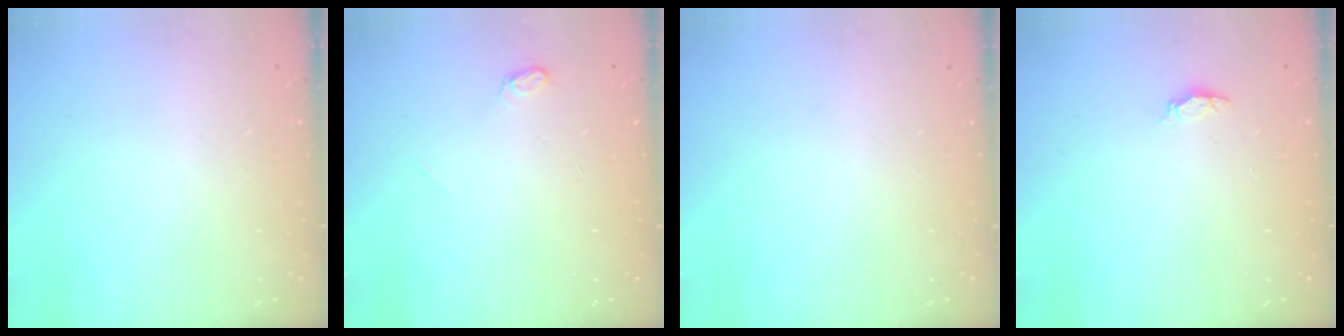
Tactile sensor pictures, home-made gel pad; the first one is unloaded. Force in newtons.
{"total": 3.8, "press": 3.8, "slide": 0.4}
{"total": 0.0}
{"total": 1.2, "press": 1.1, "slide": 0.4}